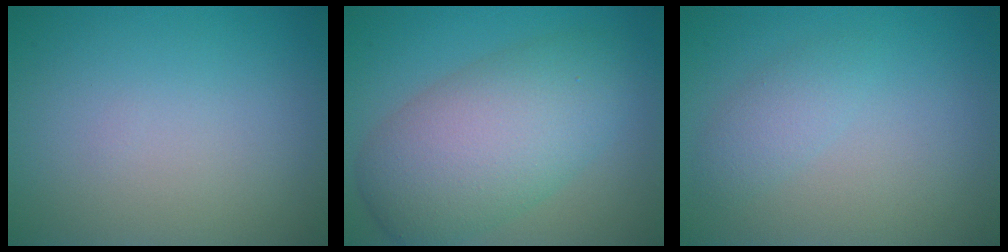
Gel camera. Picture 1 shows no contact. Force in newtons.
{"total": 8.4, "press": 8.4, "slide": 0.1}
{"total": 1.6, "press": 1.6, "slide": 0.0}